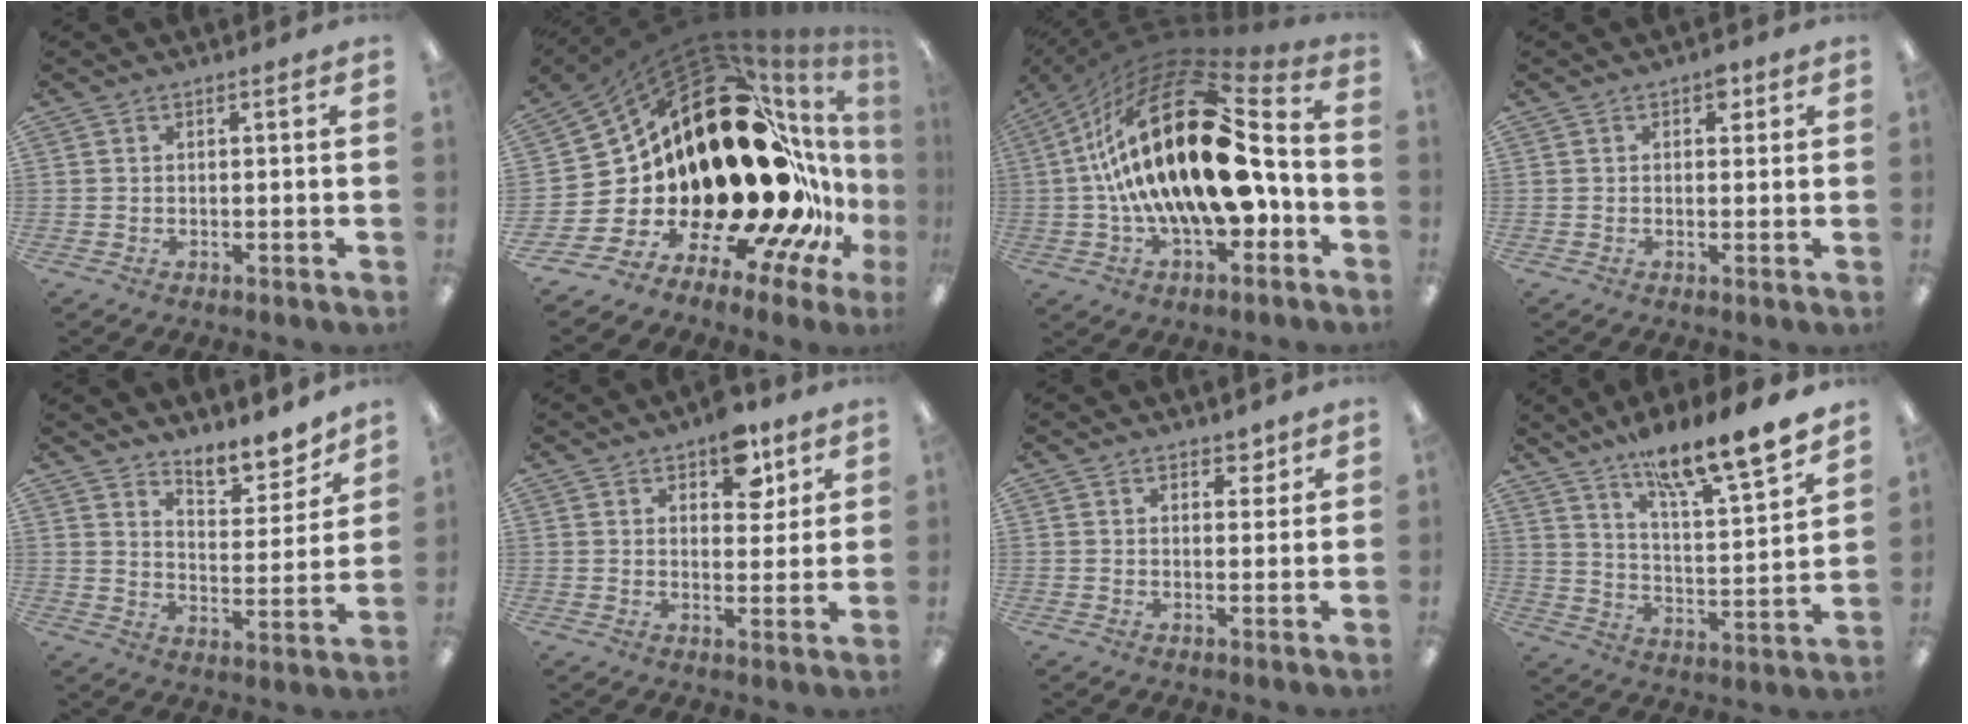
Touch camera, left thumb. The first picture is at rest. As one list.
[{"total": 38.9, "force": [1.9, 18.0, 34.4], "torque": [-0.530, -0.117, 0.092]}, {"total": 31.5, "force": [0.9, 15.0, 27.7], "torque": [-0.537, -0.007, 0.010]}, {"total": 3.3, "force": [1.4, 2.1, 2.0], "torque": [-0.019, -0.001, 0.019]}, {"total": 9.5, "force": [8.7, 3.0, 2.6], "torque": [-0.017, -0.076, 0.154]}, {"total": 8.6, "force": [5.4, 4.9, 4.6], "torque": [-0.049, -0.016, 0.092]}, {"total": 3.6, "force": [2.6, 2.1, 1.3], "torque": [0.002, -0.012, 0.041]}, {"total": 15.5, "force": [13.2, 1.9, 8.0], "torque": [-0.121, -0.100, 0.215]}]